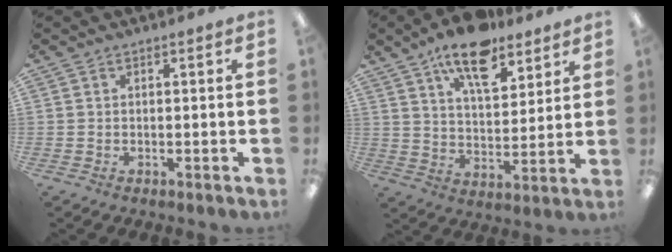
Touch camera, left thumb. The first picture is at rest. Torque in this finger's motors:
{"motor_torque": [0.26, 0.53, 1.21, -1.56, 0.06]}